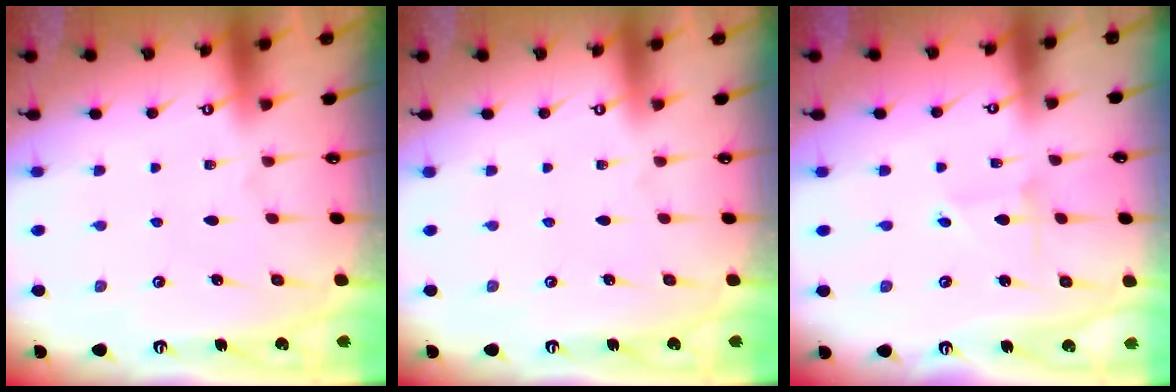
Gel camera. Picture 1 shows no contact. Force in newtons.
{"total": 0.0}
{"total": 1.9, "press": 1.9, "slide": 0.1}